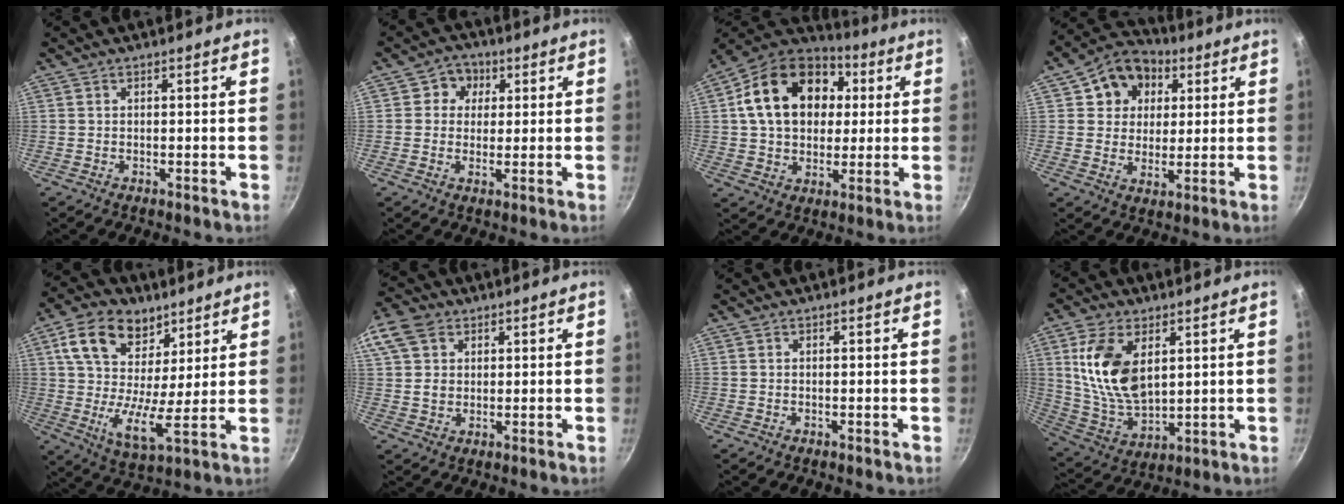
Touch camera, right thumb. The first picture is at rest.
{"total": 5.2, "force": [1.6, 4.7, 1.6], "torque": [0.013, -0.004, 0.015]}
{"total": 20.9, "force": [4.6, 15.4, 13.4], "torque": [-0.209, 0.022, 0.069]}
{"total": 11.8, "force": [4.3, 9.6, 5.3], "torque": [-0.057, -0.001, 0.061]}
{"total": 15.3, "force": [7.3, 9.2, 9.8], "torque": [-0.152, -0.030, 0.122]}
{"total": 10.7, "force": [4.5, 8.0, 5.5], "torque": [-0.108, 0.002, 0.079]}
{"total": 0.0}
{"total": 15.1, "force": [4.4, 8.6, 11.6], "torque": [-0.209, -0.029, 0.098]}